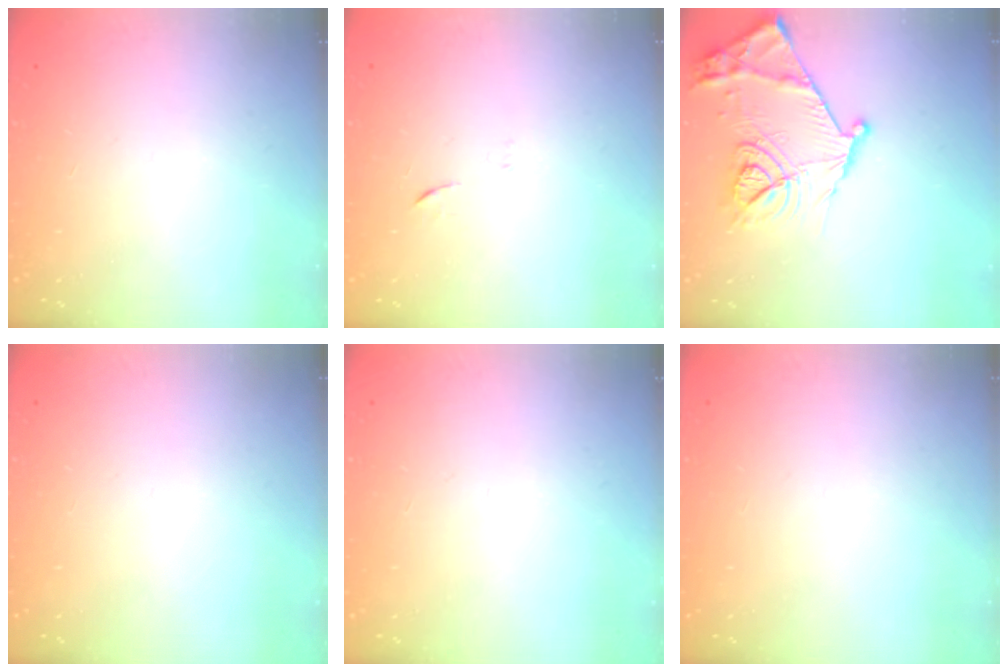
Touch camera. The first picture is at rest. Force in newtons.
{"total": 5.8, "press": 5.7, "slide": 0.4}
{"total": 19.0, "press": 19.0, "slide": 0.7}
{"total": 0.0}
{"total": 0.0}
{"total": 0.0}